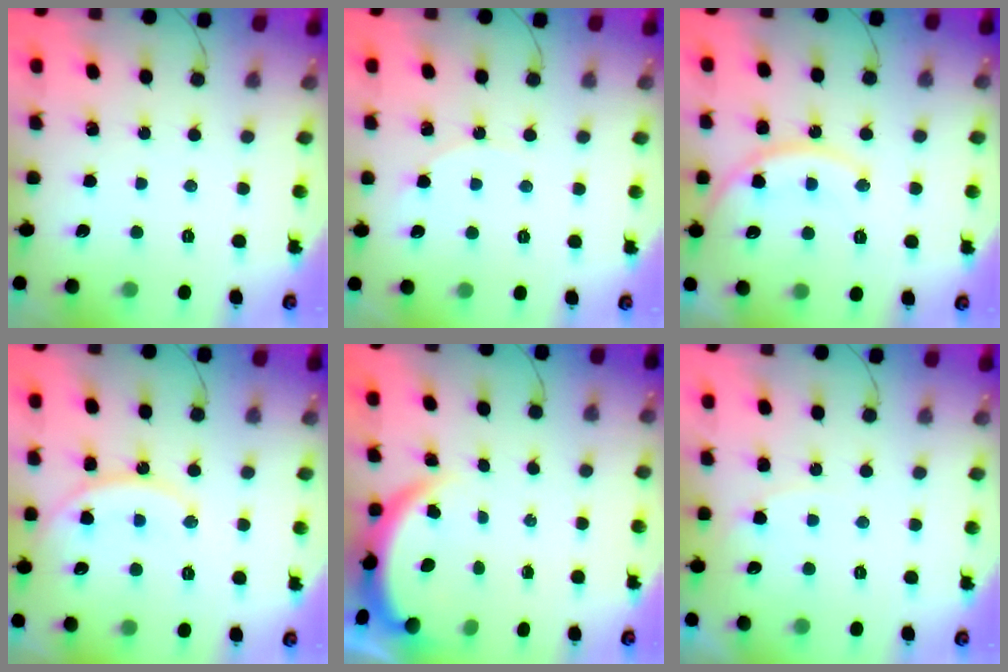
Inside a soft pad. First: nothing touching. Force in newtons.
{"total": 3.8, "press": 3.8, "slide": 0.5}
{"total": 13.2, "press": 13.2, "slide": 1.2}
{"total": 13.4, "press": 13.3, "slide": 1.2}
{"total": 3.9, "press": 3.9, "slide": 0.2}
{"total": 5.2, "press": 5.2, "slide": 0.4}